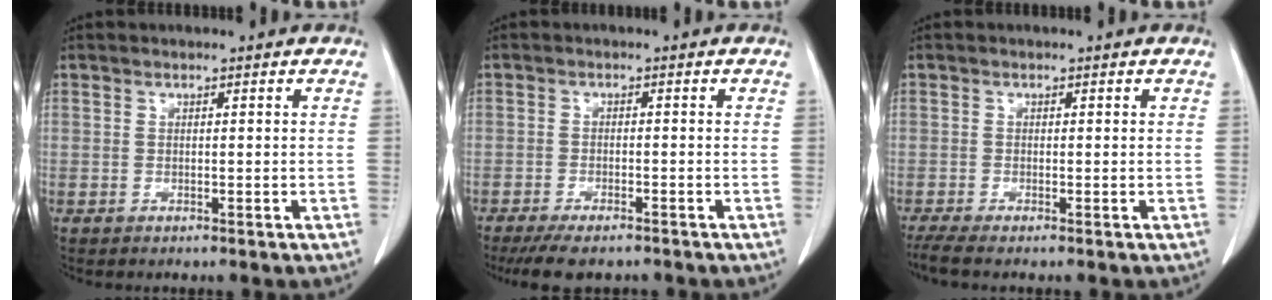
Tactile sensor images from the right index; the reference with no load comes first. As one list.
[{"total": 6.8, "force": [-5.7, 1.7, 3.4], "torque": [-0.049, -0.009, -0.089]}, {"total": 2.3, "force": [-1.7, 0.1, 1.6], "torque": [-0.036, -0.008, -0.039]}]